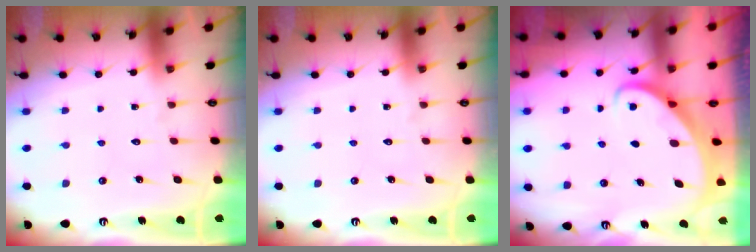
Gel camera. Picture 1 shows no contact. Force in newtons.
{"total": 0.0}
{"total": 2.2, "press": 2.2, "slide": 0.3}